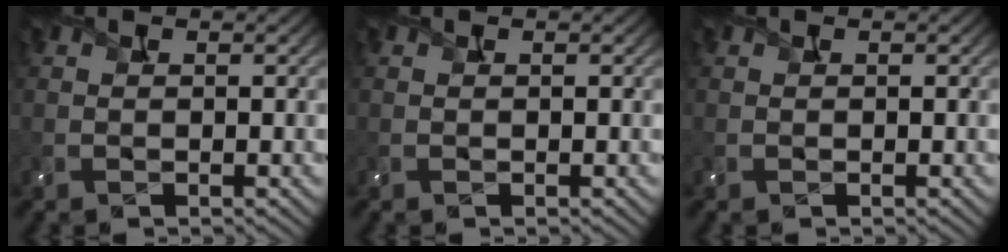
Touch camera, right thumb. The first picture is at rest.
{"total": 0.0}
{"total": 0.0}